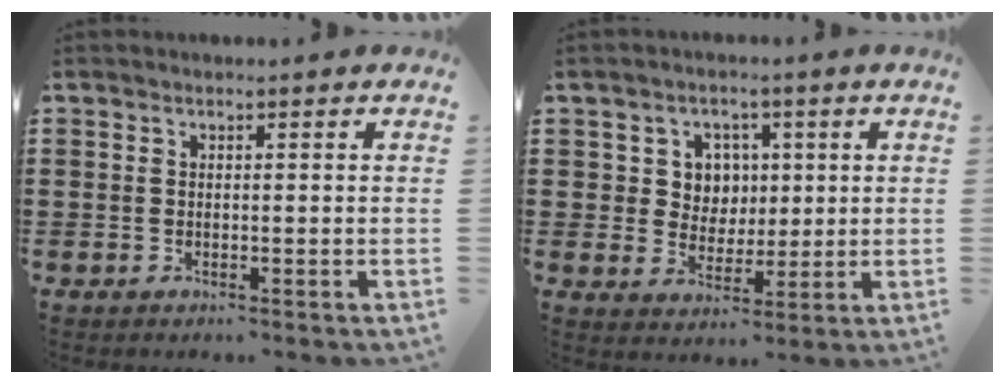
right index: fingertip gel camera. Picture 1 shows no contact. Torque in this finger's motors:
{"motor_torque": [0.18, -0.14, 0.18, 0.04]}